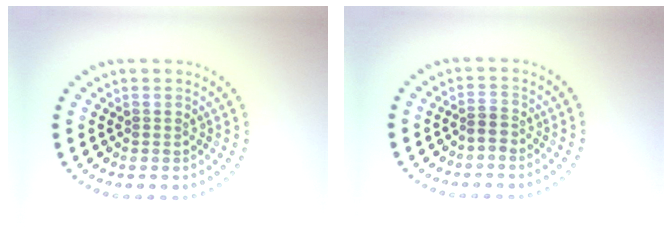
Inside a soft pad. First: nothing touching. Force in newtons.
{"total": 1.0, "press": 0.7, "slide": 0.7}